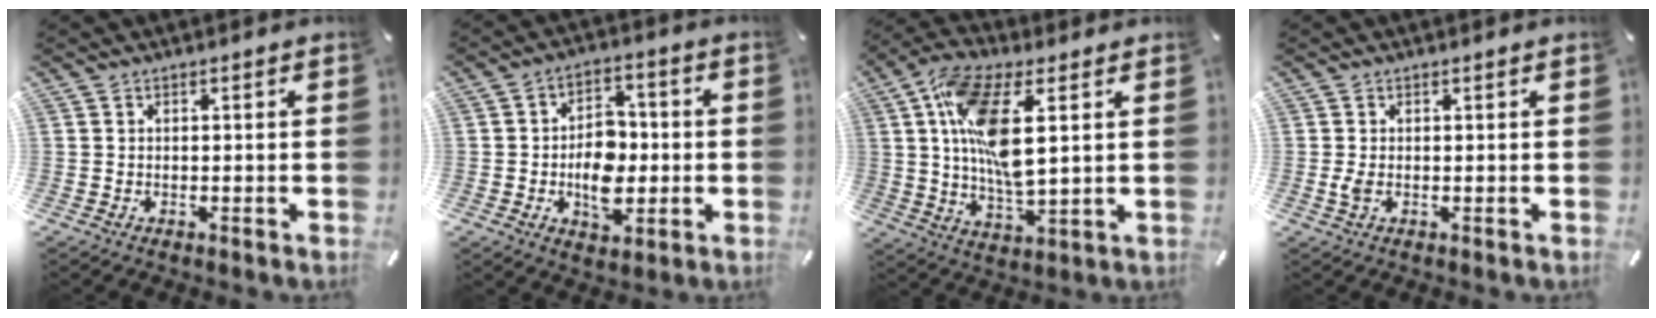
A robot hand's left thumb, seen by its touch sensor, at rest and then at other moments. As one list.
[{"total": 10.6, "force": [-1.8, 7.7, 7.1], "torque": [-0.110, 0.006, -0.031]}, {"total": 14.9, "force": [3.9, 5.9, 13.1], "torque": [-0.272, -0.008, 0.067]}, {"total": 1.7, "force": [0.0, 0.9, 1.5], "torque": [-0.037, -0.002, -0.002]}]